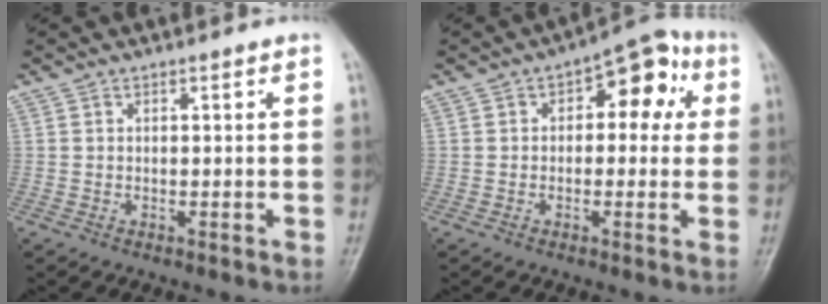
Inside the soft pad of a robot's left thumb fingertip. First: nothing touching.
{"total": 9.9, "force": [2.3, 5.8, 7.7], "torque": [-0.051, 0.026, 0.018]}